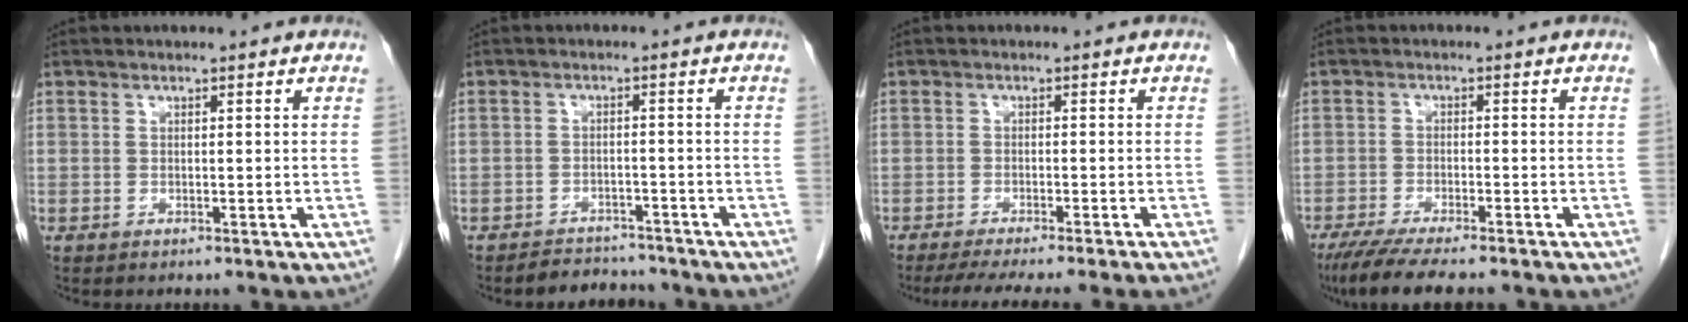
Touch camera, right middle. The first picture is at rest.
{"total": 4.2, "force": [-4.0, 1.5, -0.3], "torque": [0.009, 0.002, -0.061]}
{"total": 9.9, "force": [-8.5, -1.3, 4.9], "torque": [-0.044, -0.023, -0.123]}
{"total": 9.2, "force": [-7.6, 0.9, 5.3], "torque": [-0.082, -0.021, -0.119]}